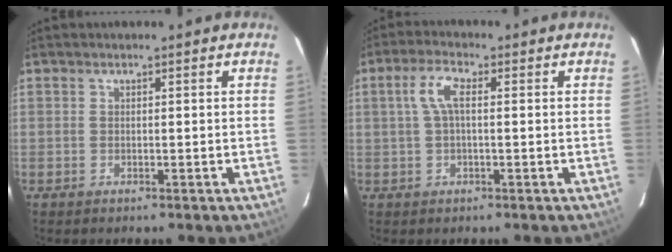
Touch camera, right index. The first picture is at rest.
{"total": 4.5, "force": [0.6, 1.5, 4.2], "torque": [-0.084, 0.010, 0.013]}